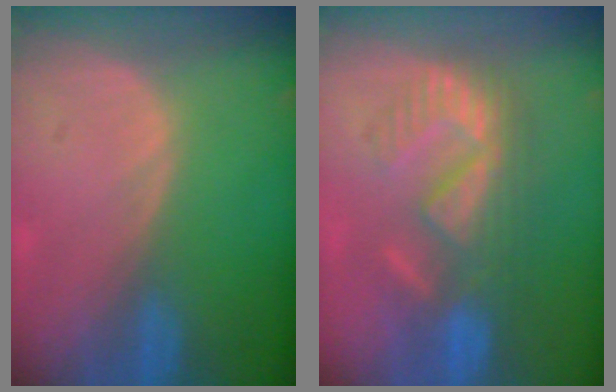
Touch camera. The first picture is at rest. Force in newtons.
{"total": 8.7, "press": 8.5, "slide": 1.6}